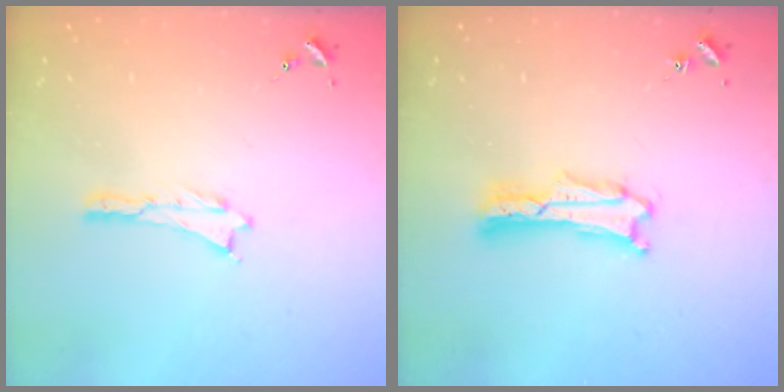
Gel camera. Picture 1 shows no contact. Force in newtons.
{"total": 1.7, "press": 1.7, "slide": 0.3}